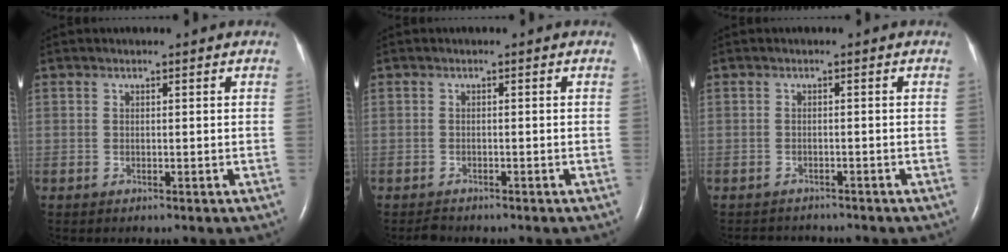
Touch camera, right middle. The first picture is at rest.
{"total": 1.1, "force": [-1.0, 0.2, 0.0], "torque": [-0.007, -0.004, -0.016]}
{"total": 4.1, "force": [-4.0, 1.0, 0.5], "torque": [-0.007, -0.005, -0.054]}